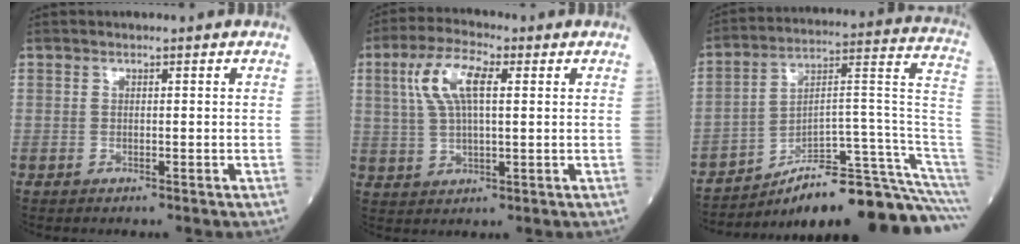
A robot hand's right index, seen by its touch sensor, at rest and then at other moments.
{"total": 8.6, "force": [2.7, 2.7, 7.7], "torque": [-0.167, 0.017, 0.054]}
{"total": 22.0, "force": [-17.9, 0.4, 12.8], "torque": [-0.099, 0.053, -0.264]}